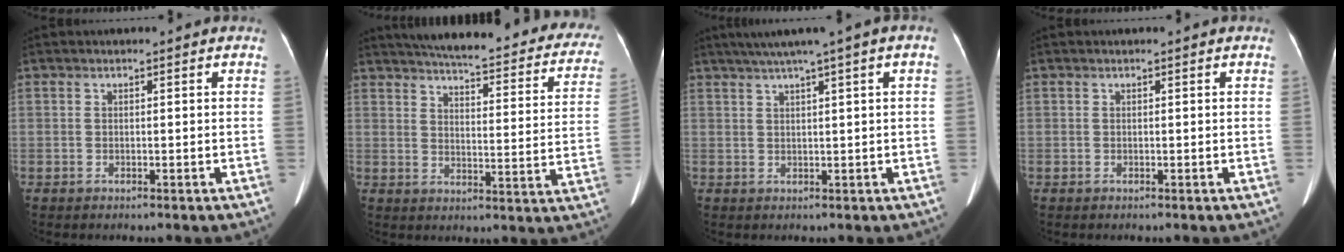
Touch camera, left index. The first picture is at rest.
{"total": 29.0, "force": [25.0, 5.9, 13.6], "torque": [-0.185, -0.046, 0.282]}
{"total": 6.9, "force": [3.9, -0.7, 5.6], "torque": [-0.086, 0.031, 0.063]}
{"total": 0.0}